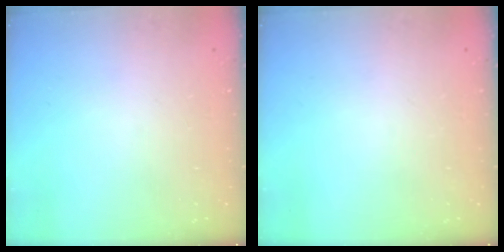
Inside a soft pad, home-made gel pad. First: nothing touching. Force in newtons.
{"total": 0.0}